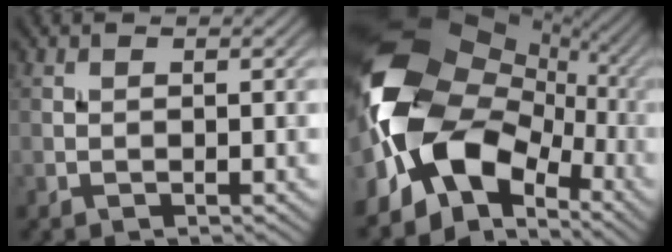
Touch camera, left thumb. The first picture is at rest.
{"total": 17.4, "force": [-2.6, 11.8, 12.4], "torque": [-0.258, -0.005, -0.057]}